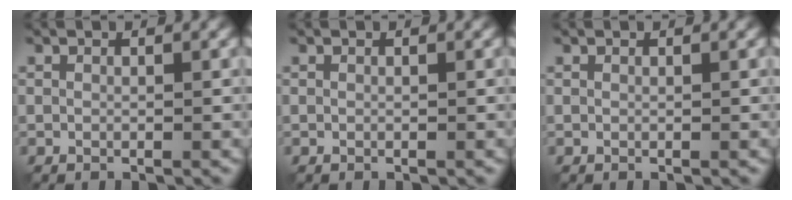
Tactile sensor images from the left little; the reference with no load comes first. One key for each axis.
{"total": 0.0}
{"total": 0.0}